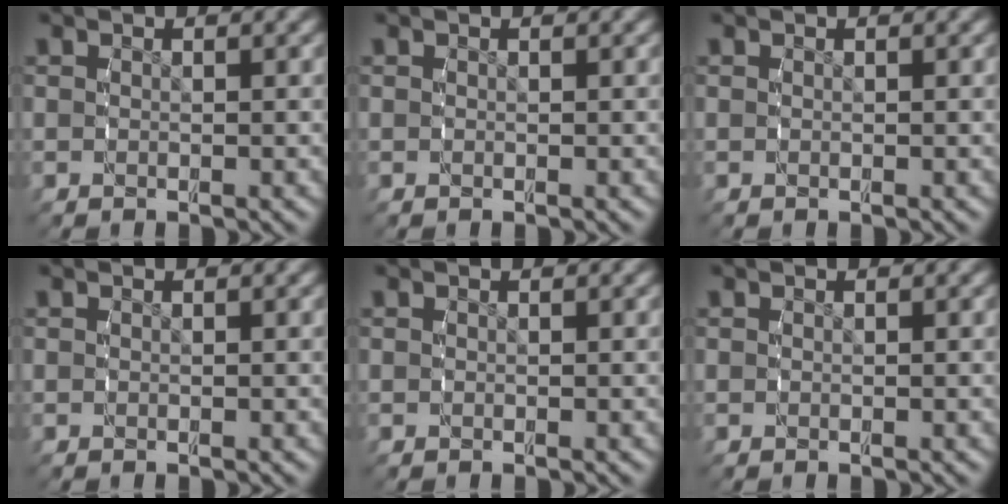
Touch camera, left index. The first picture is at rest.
{"total": 0.0}
{"total": 0.0}
{"total": 0.0}
{"total": 0.0}
{"total": 0.0}